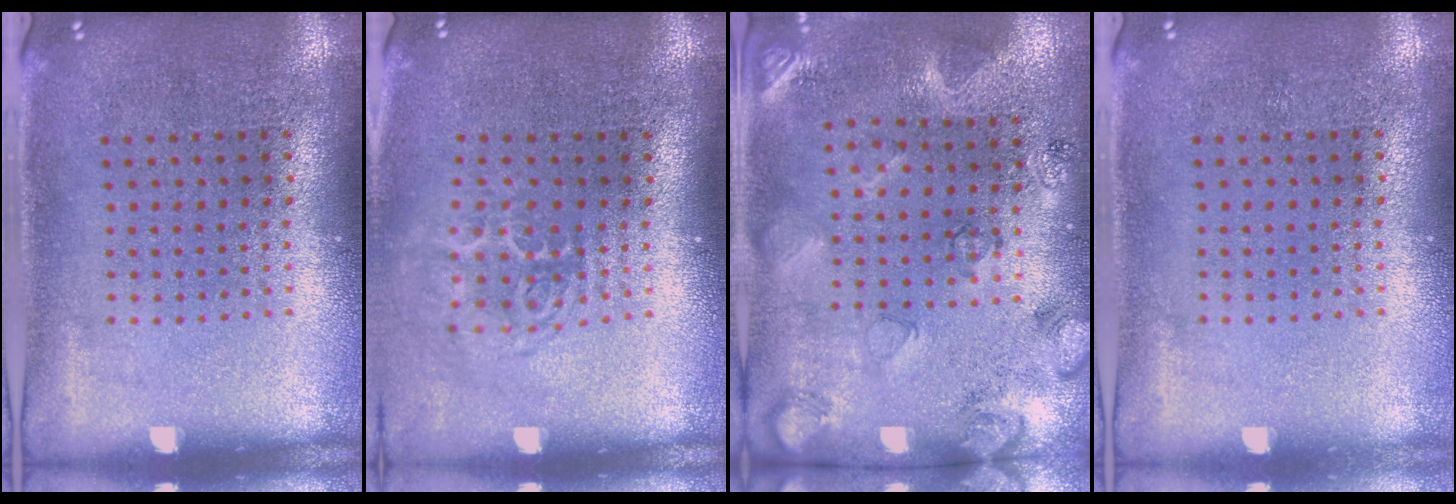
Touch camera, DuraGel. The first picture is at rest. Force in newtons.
{"total": 1.8, "press": 1.2, "slide": 1.3}
{"total": 2.2, "press": 1.9, "slide": 1.1}
{"total": 0.0}